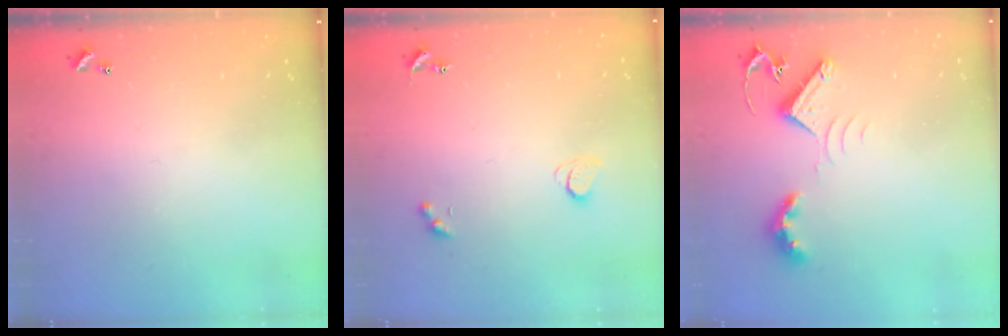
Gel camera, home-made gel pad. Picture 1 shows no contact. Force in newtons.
{"total": 2.0, "press": 1.9, "slide": 0.5}
{"total": 8.8, "press": 8.7, "slide": 0.6}